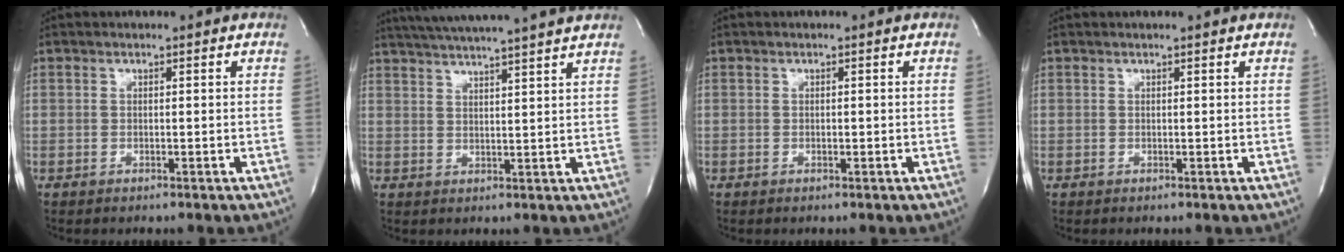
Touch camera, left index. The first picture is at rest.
{"total": 14.8, "force": [13.1, -1.2, 6.9], "torque": [-0.124, 0.000, 0.178]}
{"total": 0.7, "force": [-0.7, 0.1, 0.2], "torque": [-0.003, -0.005, -0.012]}
{"total": 0.6, "force": [0.4, -0.2, 0.3], "torque": [-0.007, -0.002, 0.006]}